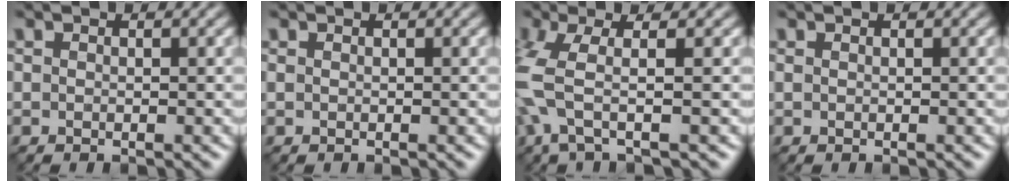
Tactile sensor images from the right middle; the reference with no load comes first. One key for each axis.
{"total": 0.0}
{"total": 4.4, "fx": -0.8, "fy": 0.7, "fz": 4.3, "tx": -0.110, "ty": -0.012, "tz": -0.022}
{"total": 0.0}